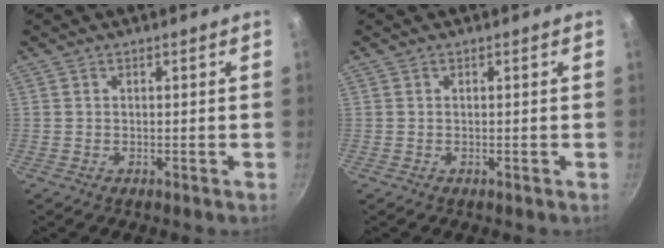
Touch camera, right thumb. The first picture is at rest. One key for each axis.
{"total": 0.0}